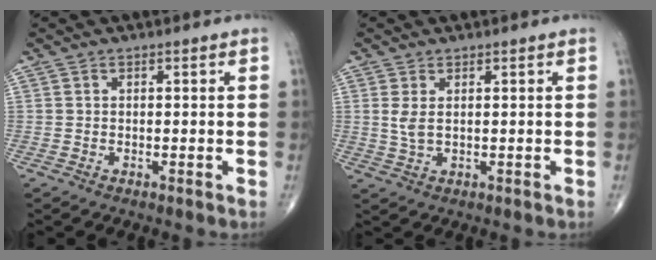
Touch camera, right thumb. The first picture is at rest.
{"total": 2.6, "force": [0.8, 1.2, 2.2], "torque": [-0.051, -0.001, 0.023]}